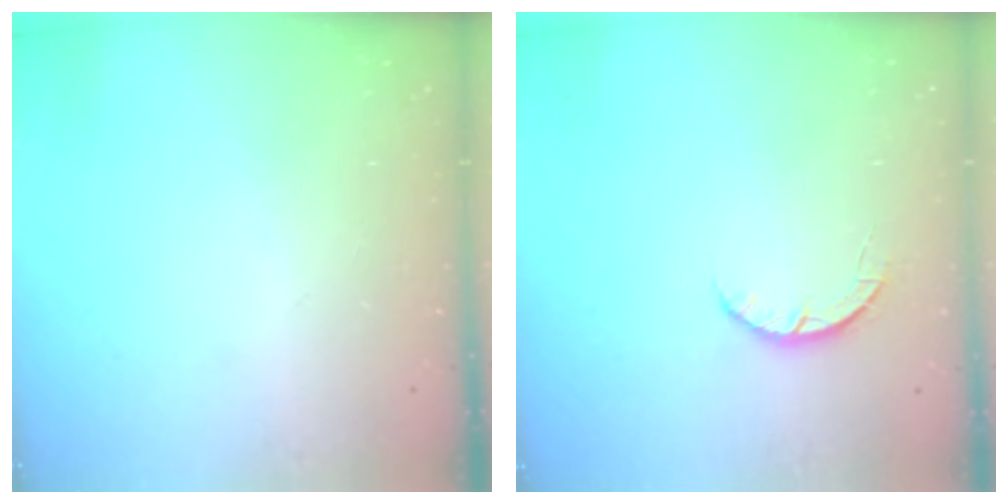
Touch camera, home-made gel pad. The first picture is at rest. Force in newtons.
{"total": 3.3, "press": 3.3, "slide": 0.5}